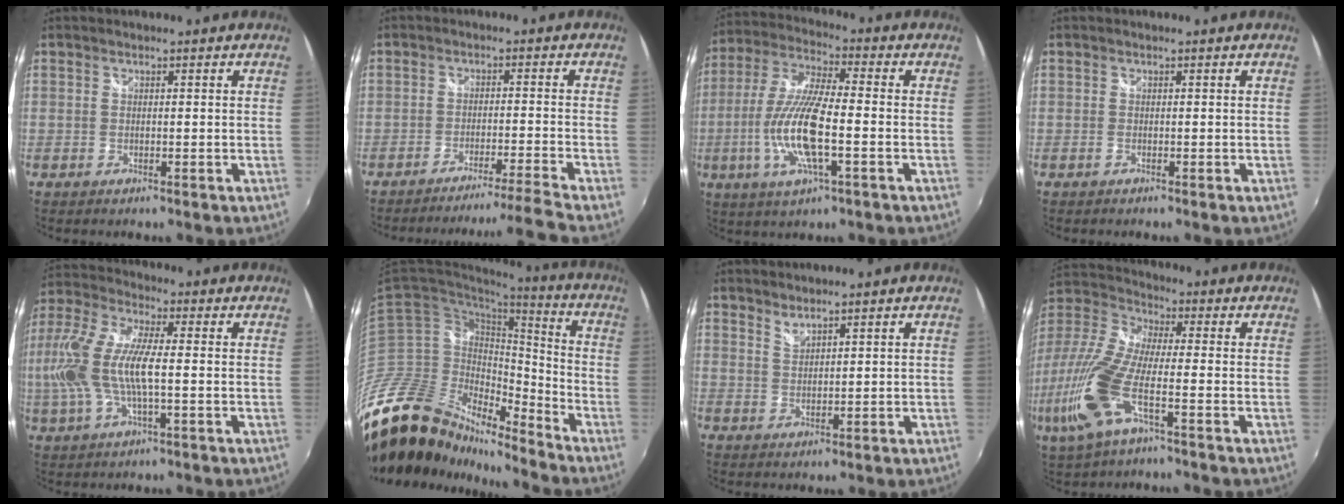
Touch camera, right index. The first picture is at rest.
{"total": 10.1, "force": [-9.0, -3.6, 2.8], "torque": [-0.050, 0.008, -0.140]}
{"total": 14.4, "force": [-3.4, 3.3, 13.6], "torque": [-0.277, -0.009, -0.066]}
{"total": 0.0}
{"total": 15.2, "force": [-0.9, 4.5, 14.5], "torque": [-0.289, 0.000, -0.021]}
{"total": 21.9, "force": [-17.6, 9.0, 9.4], "torque": [-0.193, -0.023, -0.326]}
{"total": 2.0, "force": [1.9, 0.2, 0.6], "torque": [-0.008, 0.002, 0.034]}
{"total": 16.1, "force": [-6.0, 4.2, 14.3], "torque": [-0.327, -0.017, -0.126]}